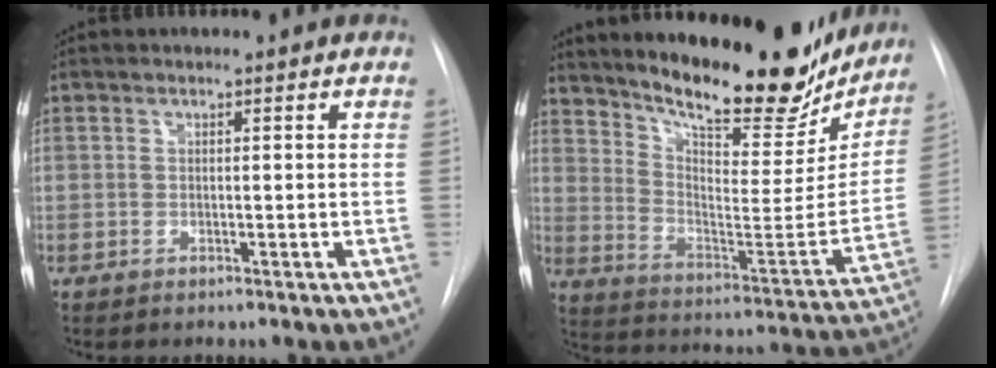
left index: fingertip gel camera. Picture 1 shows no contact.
{"total": 23.7, "force": [19.8, 6.1, 11.5], "torque": [-0.173, -0.046, 0.277]}